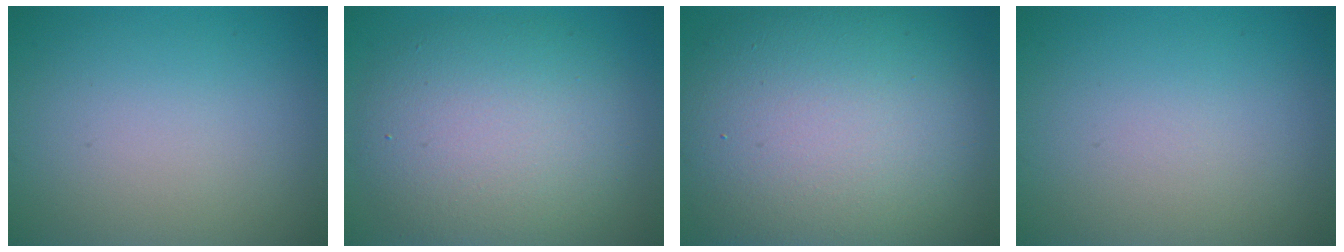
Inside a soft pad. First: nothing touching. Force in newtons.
{"total": 8.4, "press": 8.4, "slide": 0.2}
{"total": 15.0, "press": 15.0, "slide": 0.5}
{"total": 0.0}